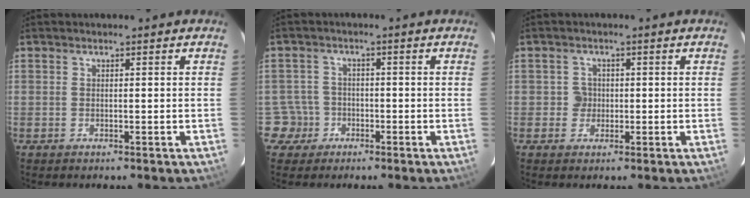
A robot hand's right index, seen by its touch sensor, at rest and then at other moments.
{"total": 4.3, "force": [-1.9, 3.9, -0.3], "torque": [0.005, 0.021, -0.034]}
{"total": 2.4, "force": [-0.2, 2.4, 0.1], "torque": [0.002, 0.008, -0.002]}